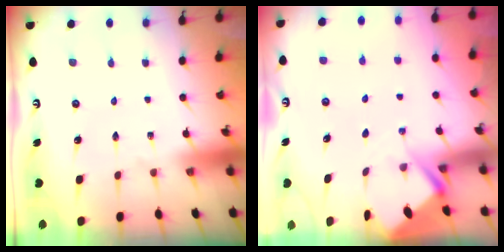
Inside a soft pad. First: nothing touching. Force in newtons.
{"total": 2.9, "press": 2.9, "slide": 0.4}